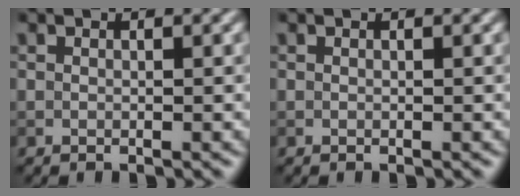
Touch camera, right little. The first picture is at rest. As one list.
[{"total": 0.0}]